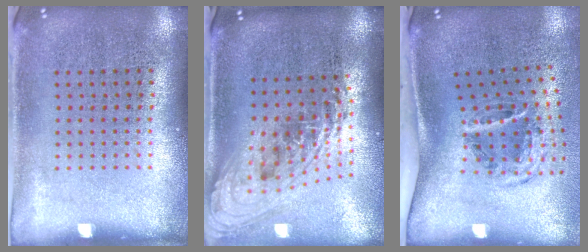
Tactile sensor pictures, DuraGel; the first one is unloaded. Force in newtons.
{"total": 2.2, "press": 1.6, "slide": 1.6}
{"total": 2.1, "press": 1.2, "slide": 1.7}